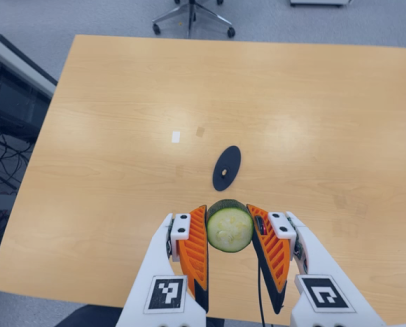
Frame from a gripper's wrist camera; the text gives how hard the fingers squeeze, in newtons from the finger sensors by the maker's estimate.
{"total": 9.7, "left": 8.9, "right": 10.6}